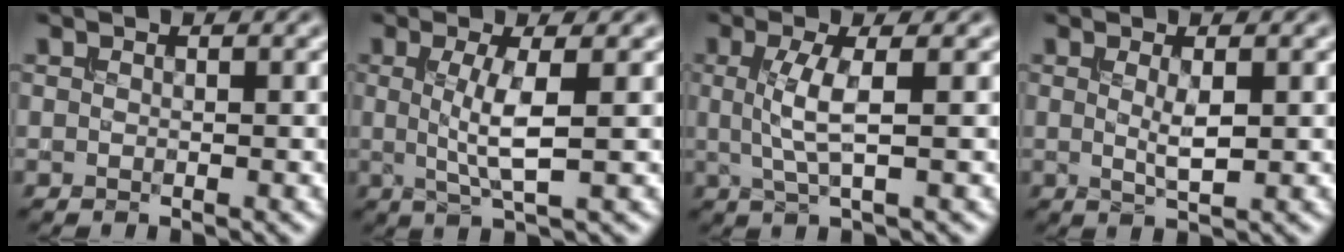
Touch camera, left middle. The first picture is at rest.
{"total": 3.7, "force": [0.2, 0.6, 3.7], "torque": [-0.072, -0.005, 0.005]}
{"total": 3.3, "force": [0.2, 0.6, 3.2], "torque": [-0.073, -0.001, 0.005]}
{"total": 1.8, "force": [0.2, 0.2, 1.8], "torque": [-0.036, -0.004, 0.008]}